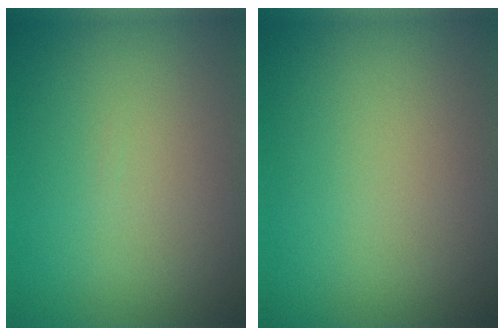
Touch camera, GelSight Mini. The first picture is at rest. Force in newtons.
{"total": 0.0}